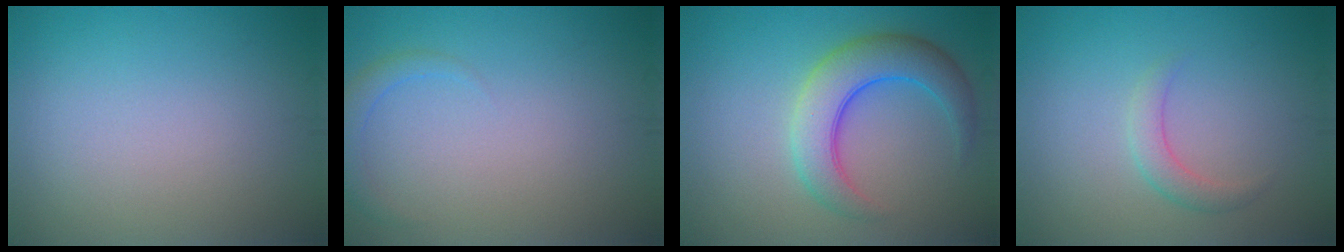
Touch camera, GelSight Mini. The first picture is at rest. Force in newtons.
{"total": 1.5, "press": 1.5, "slide": 0.1}
{"total": 5.8, "press": 5.8, "slide": 0.3}
{"total": 1.7, "press": 1.7, "slide": 0.0}